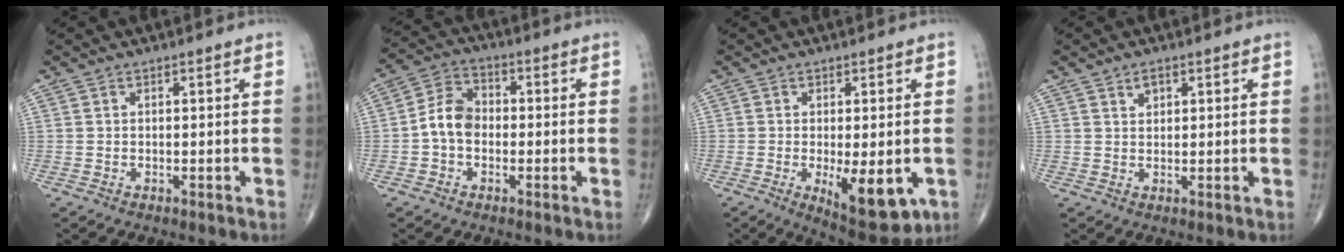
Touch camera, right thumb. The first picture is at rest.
{"total": 7.1, "force": [-1.1, 5.2, 4.6], "torque": [-0.073, 0.026, -0.035]}
{"total": 10.9, "force": [-2.9, 4.2, 9.6], "torque": [-0.128, -0.021, -0.032]}
{"total": 2.0, "force": [1.2, 1.2, 1.1], "torque": [-0.011, -0.007, 0.021]}